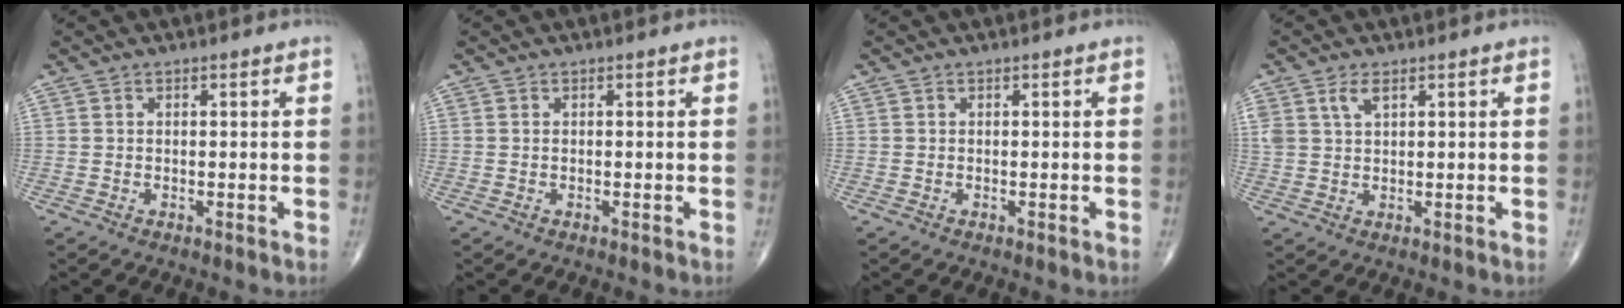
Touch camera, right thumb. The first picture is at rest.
{"total": 0.0}
{"total": 0.0}
{"total": 3.7, "force": [1.9, 1.8, 2.6], "torque": [-0.053, -0.001, 0.043]}